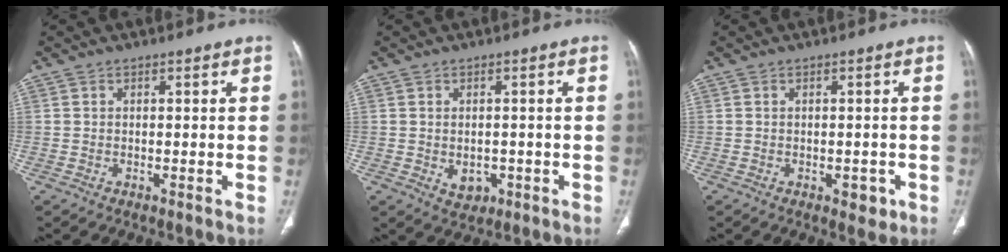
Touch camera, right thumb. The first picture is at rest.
{"total": 3.7, "force": [-0.9, 2.8, 2.3], "torque": [-0.023, 0.003, -0.001]}
{"total": 2.7, "force": [-1.1, 1.6, 1.9], "torque": [-0.011, 0.003, -0.009]}